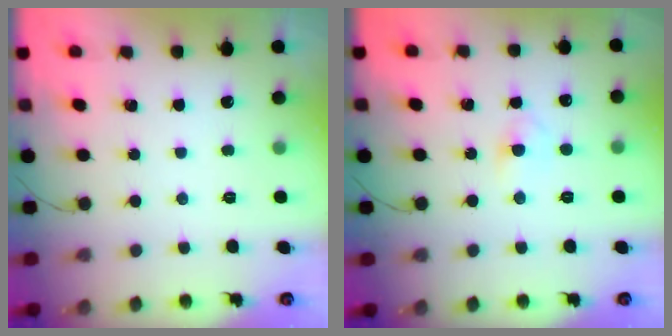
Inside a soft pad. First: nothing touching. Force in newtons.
{"total": 3.2, "press": 3.0, "slide": 1.1}